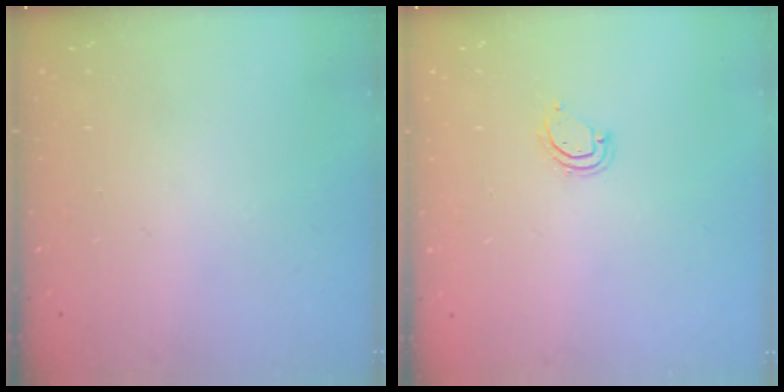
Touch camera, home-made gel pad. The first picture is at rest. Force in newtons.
{"total": 3.7, "press": 3.7, "slide": 0.3}